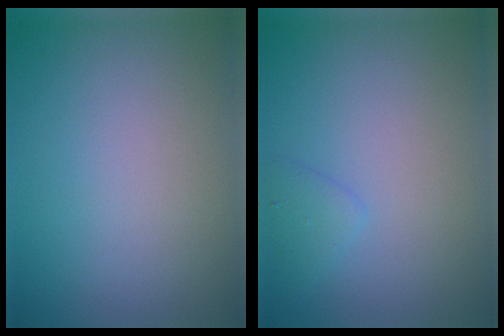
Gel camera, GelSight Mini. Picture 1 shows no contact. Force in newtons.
{"total": 1.3, "press": 1.3, "slide": 0.0}